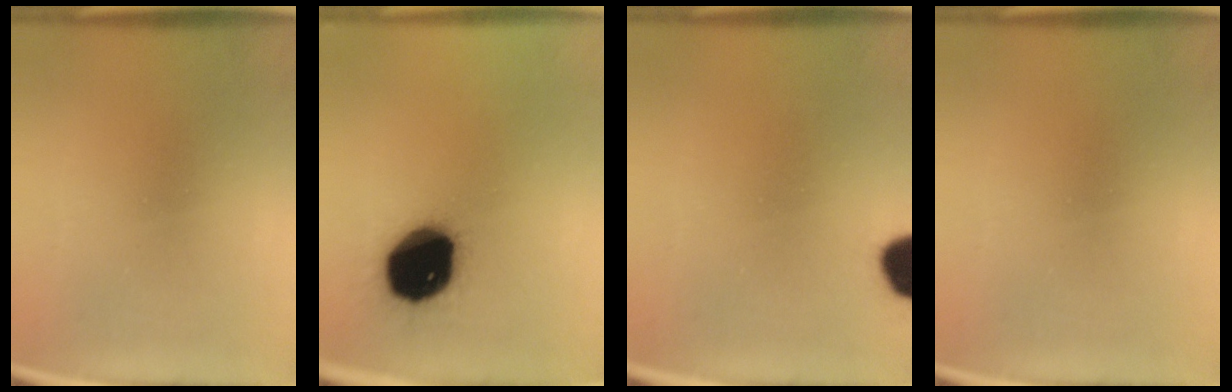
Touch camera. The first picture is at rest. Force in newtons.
{"total": 19.1}
{"total": 10.4}
{"total": 0.0}